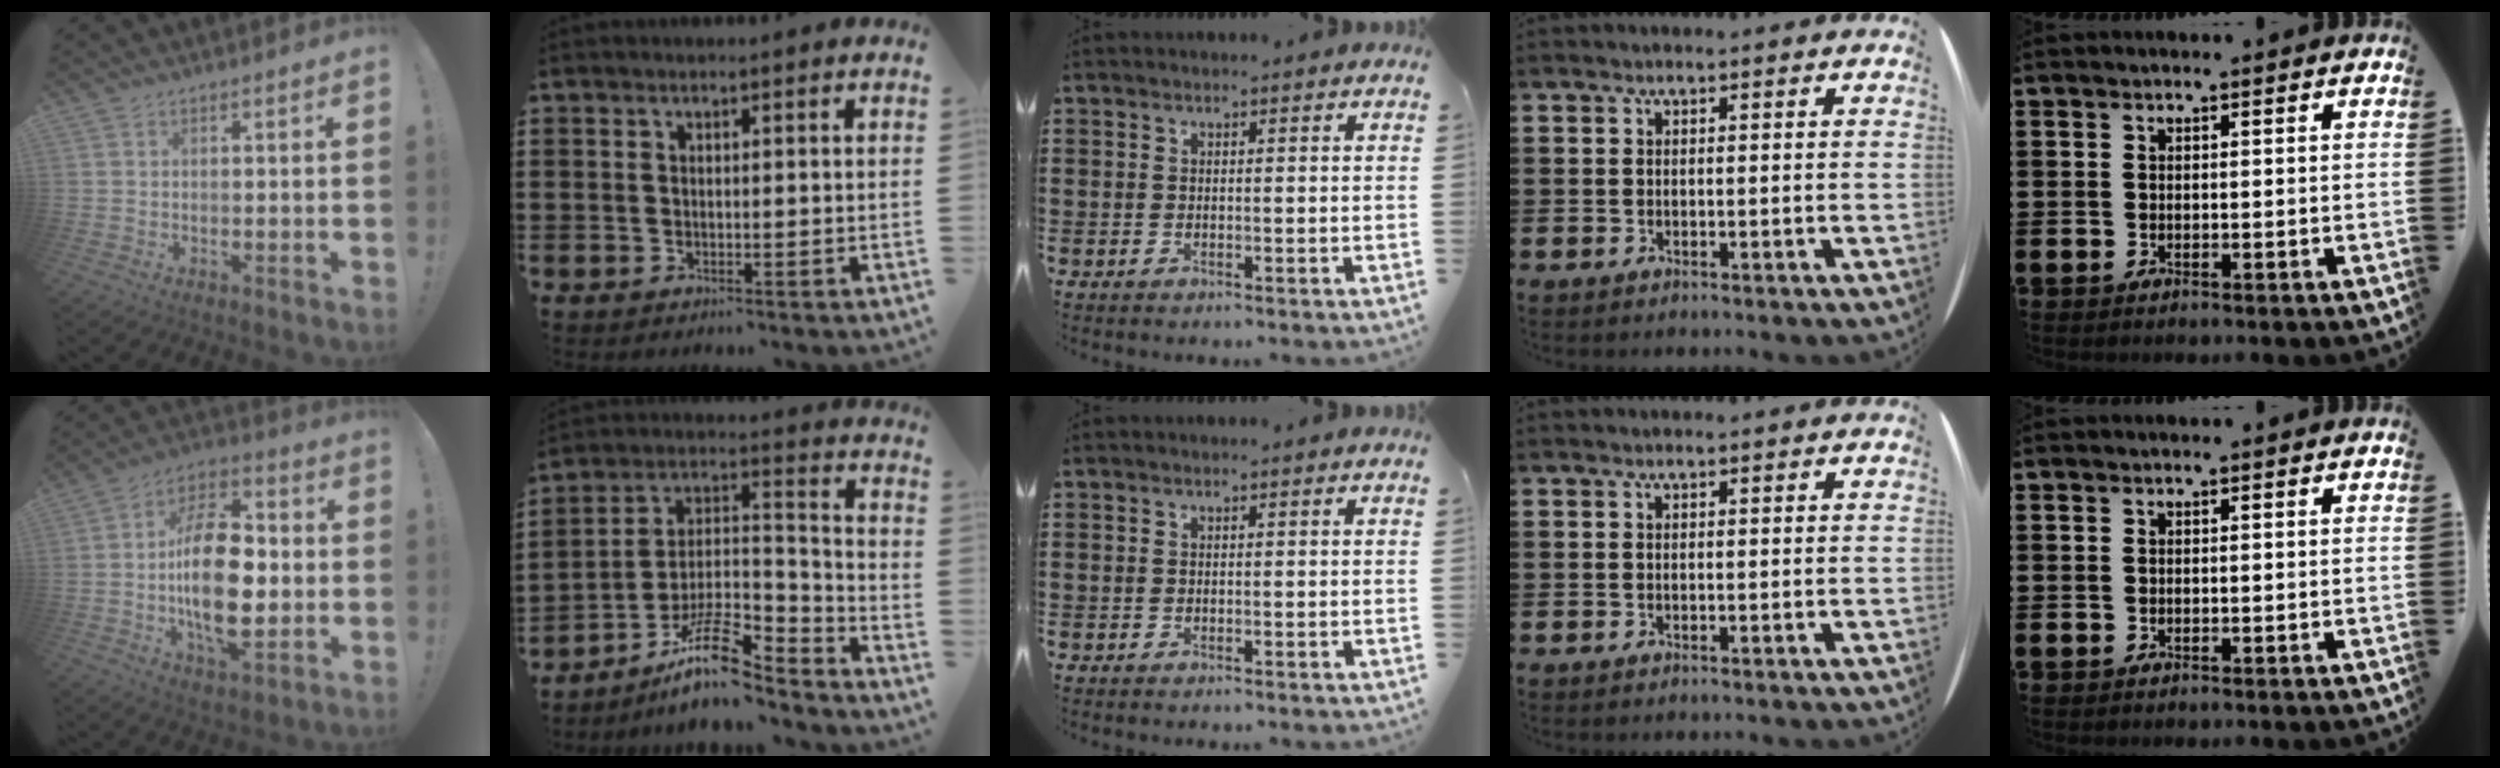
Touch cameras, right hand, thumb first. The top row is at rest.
{"thumb": {"total": 22.0, "force": [-2.1, 11.5, 18.6], "torque": [-0.338, 0.003, -0.036]}, "index": {"total": 12.6, "force": [-9.1, 4.1, 7.7], "torque": [-0.140, 0.030, -0.168]}}